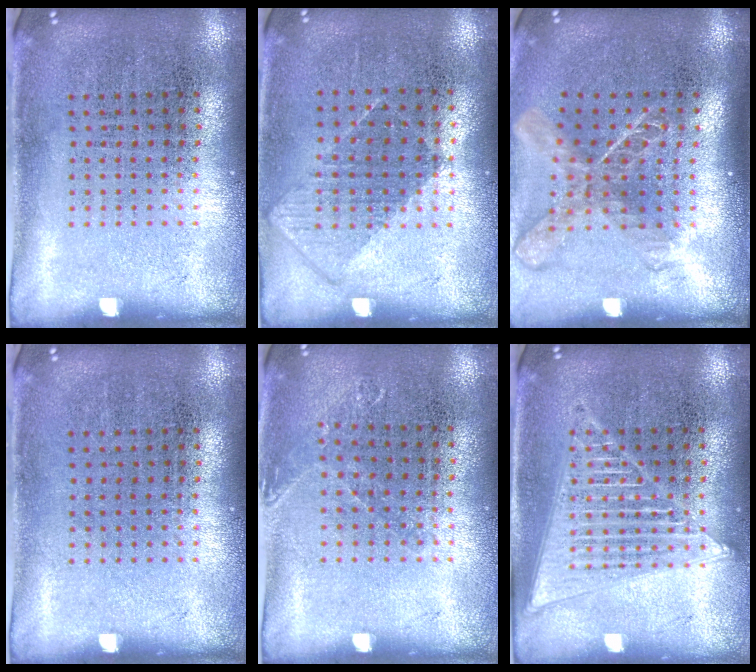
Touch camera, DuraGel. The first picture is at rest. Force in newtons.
{"total": 0.8, "press": 0.6, "slide": 0.4}
{"total": 1.8, "press": 1.4, "slide": 1.2}
{"total": 0.0}
{"total": 0.8, "press": 0.8, "slide": 0.1}
{"total": 3.1, "press": 3.1, "slide": 0.4}